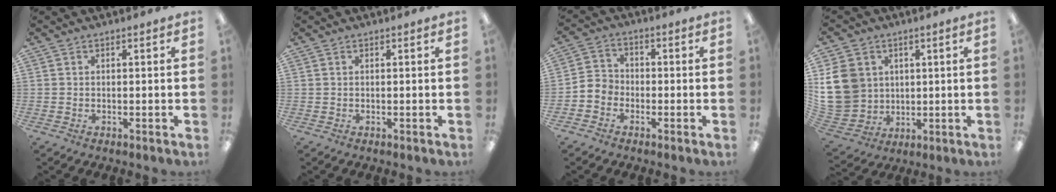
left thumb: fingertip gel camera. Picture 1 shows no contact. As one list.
[{"total": 0.0}, {"total": 4.4, "force": [-2.5, 3.4, 1.2], "torque": [-0.019, 0.019, -0.044]}, {"total": 13.5, "force": [2.6, 12.1, 5.5], "torque": [-0.141, -0.002, 0.056]}]